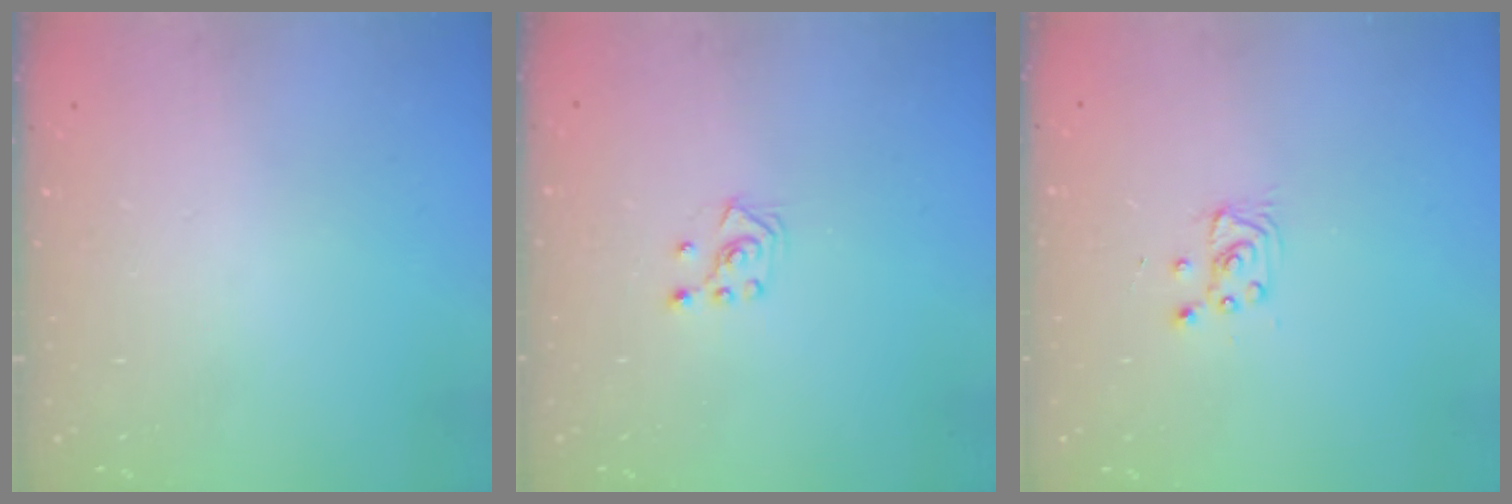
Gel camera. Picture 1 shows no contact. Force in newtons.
{"total": 3.1, "press": 3.0, "slide": 0.7}
{"total": 2.9, "press": 2.9, "slide": 0.4}